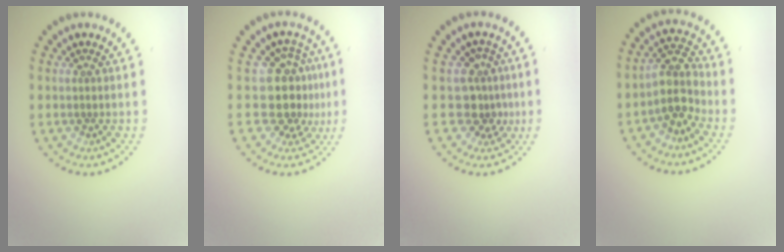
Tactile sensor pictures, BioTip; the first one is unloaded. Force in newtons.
{"total": 4.2, "press": 3.4, "slide": 2.5}
{"total": 2.7, "press": 2.1, "slide": 1.8}
{"total": 3.3, "press": 2.7, "slide": 1.8}